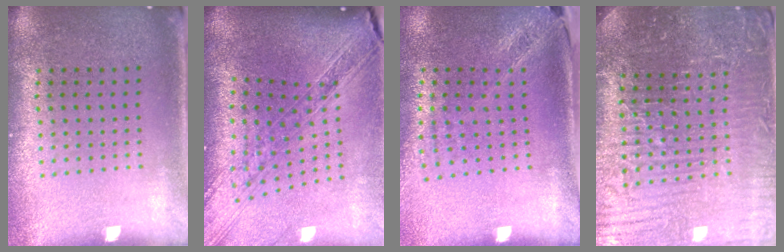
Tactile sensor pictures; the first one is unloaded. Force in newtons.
{"total": 2.5, "press": 2.1, "slide": 1.3}
{"total": 1.9, "press": 1.6, "slide": 1.0}
{"total": 5.5, "press": 5.1, "slide": 2.0}